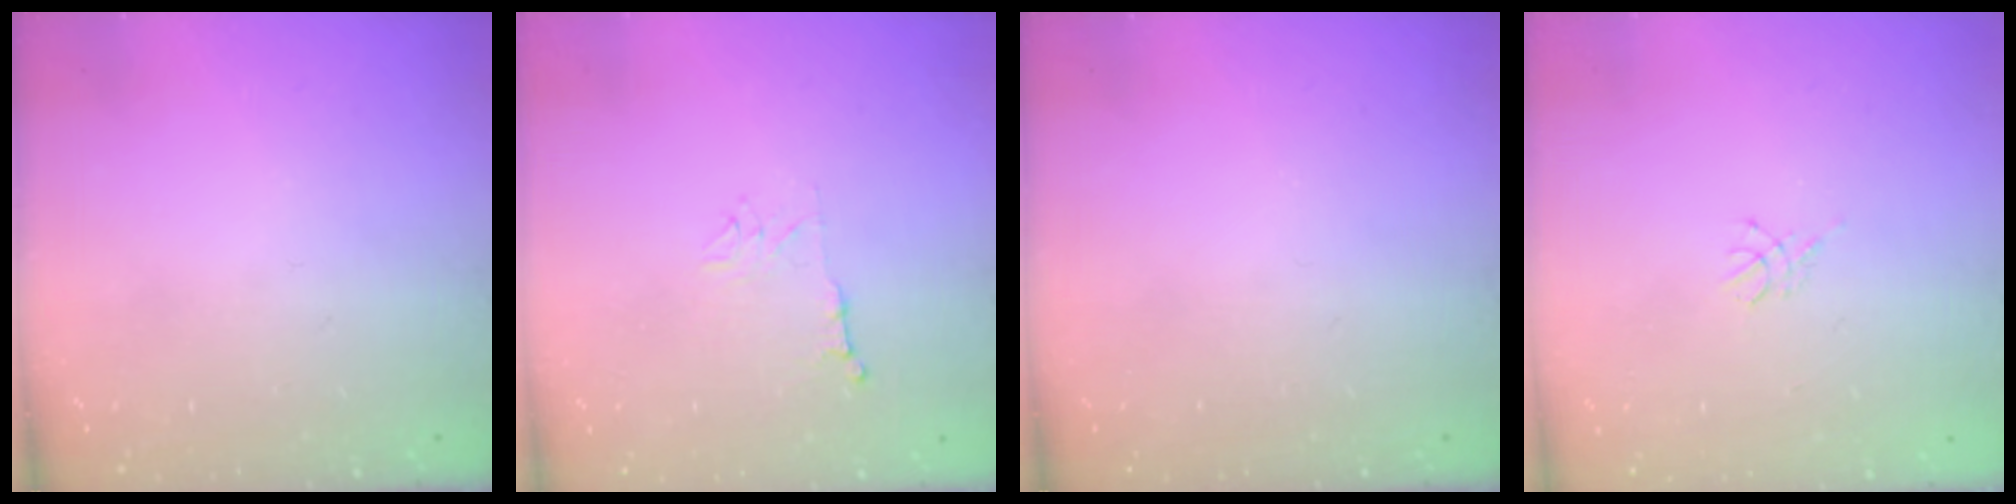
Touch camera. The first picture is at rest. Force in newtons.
{"total": 5.2, "press": 5.2, "slide": 0.4}
{"total": 0.0}
{"total": 3.0, "press": 2.9, "slide": 0.6}